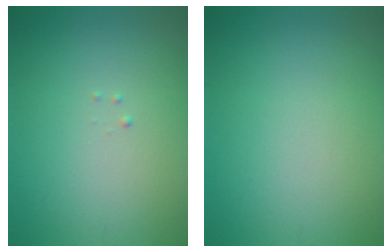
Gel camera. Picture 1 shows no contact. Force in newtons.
{"total": 0.0}